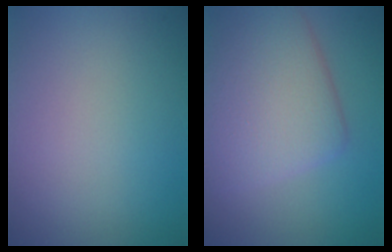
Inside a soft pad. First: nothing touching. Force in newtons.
{"total": 7.3, "press": 7.3, "slide": 0.3}